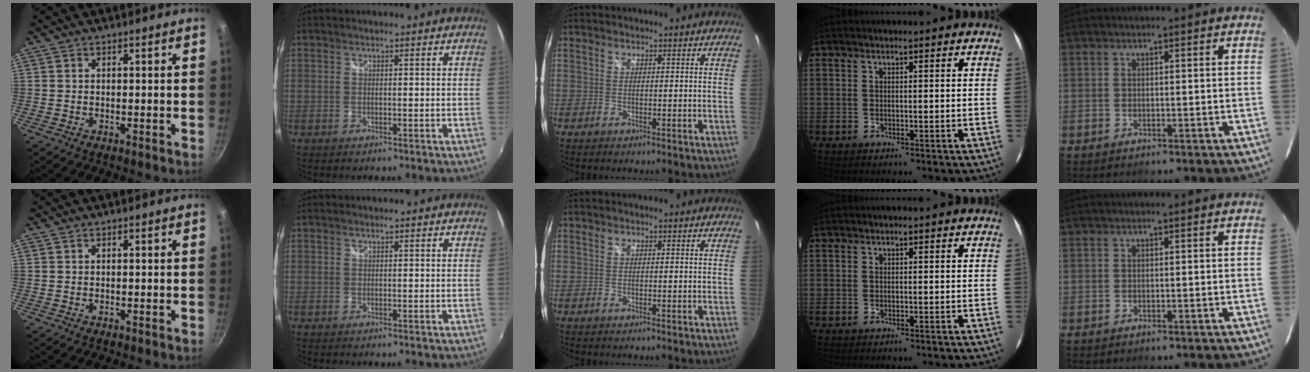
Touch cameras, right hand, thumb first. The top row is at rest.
{}